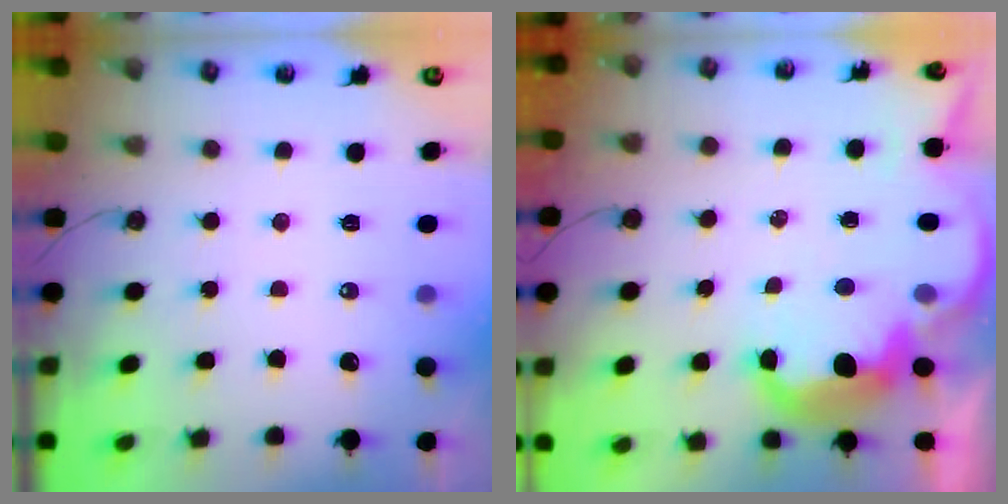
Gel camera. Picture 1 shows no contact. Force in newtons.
{"total": 13.3, "press": 13.2, "slide": 0.9}